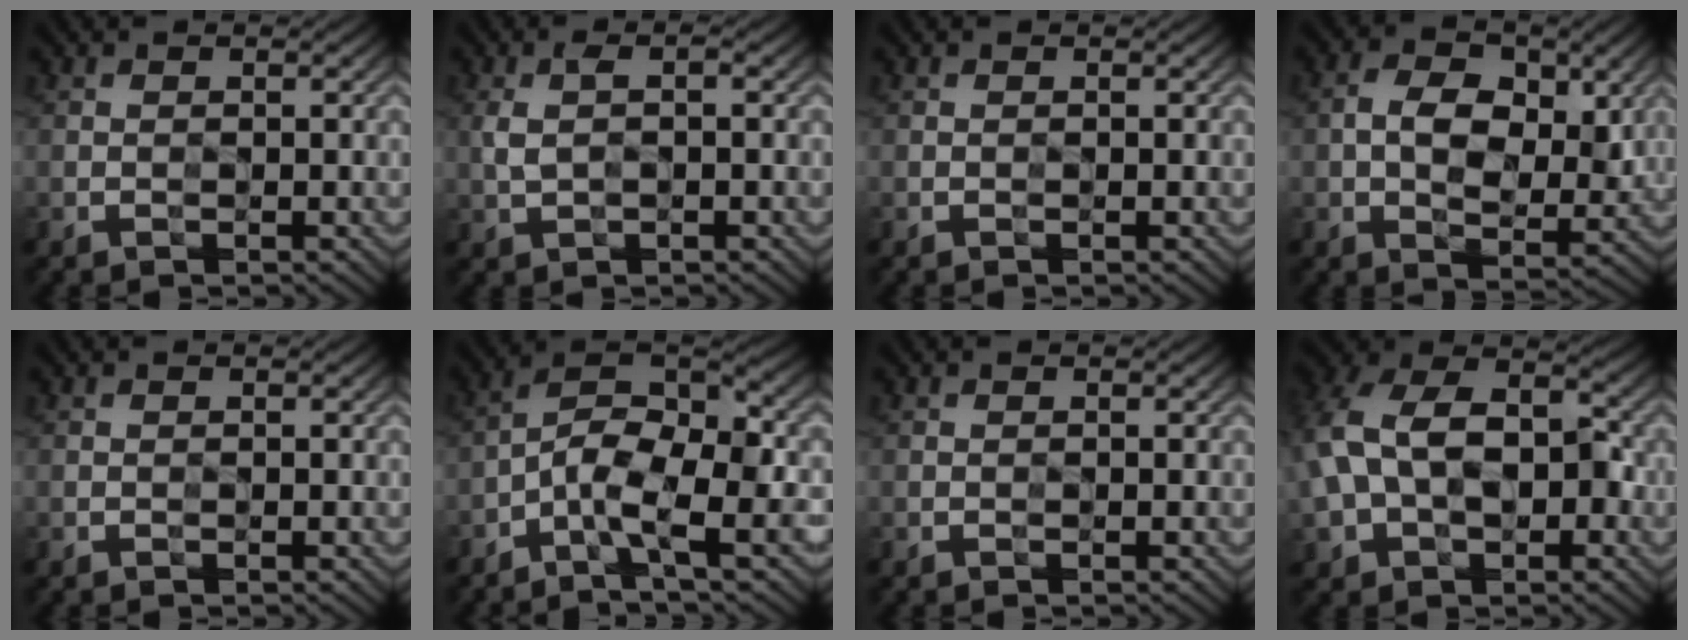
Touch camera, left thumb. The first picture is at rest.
{"total": 2.8, "force": [0.3, 1.6, 2.3], "torque": [-0.056, 0.000, 0.006]}
{"total": 0.0}
{"total": 7.0, "force": [1.3, 4.3, 5.3], "torque": [-0.093, -0.004, 0.019]}
{"total": 0.0}
{"total": 9.3, "force": [-4.2, 3.1, 7.8], "torque": [-0.139, 0.005, -0.087]}
{"total": 0.0}
{"total": 13.3, "force": [-0.1, 9.1, 9.7], "torque": [-0.213, 0.008, 0.006]}